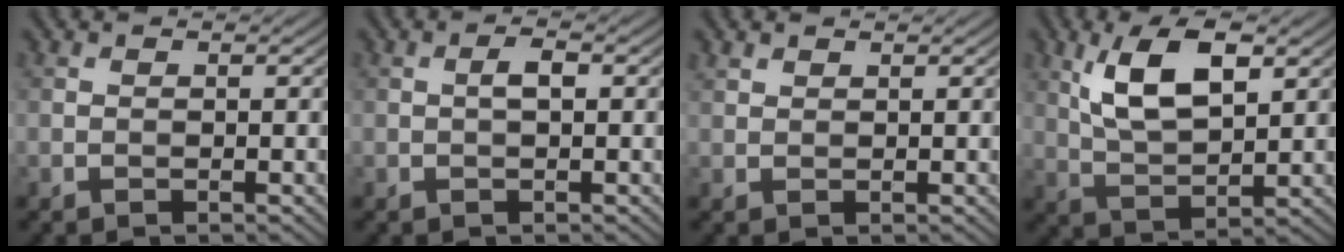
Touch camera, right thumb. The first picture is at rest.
{"total": 1.5, "force": [0.1, 0.5, 1.4], "torque": [-0.026, 0.005, -0.001]}
{"total": 1.3, "force": [1.1, 0.6, 0.4], "torque": [-0.012, 0.003, 0.026]}
{"total": 8.9, "force": [3.8, 3.7, 7.2], "torque": [-0.145, 0.007, 0.076]}